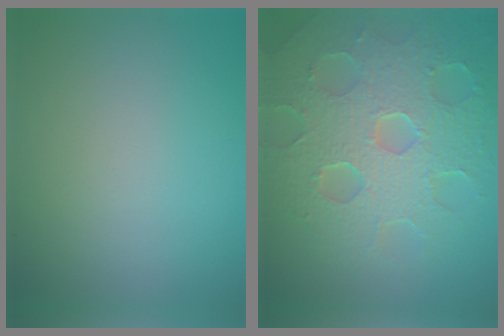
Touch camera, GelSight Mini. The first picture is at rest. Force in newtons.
{"total": 8.6, "press": 6.1, "slide": 6.1}